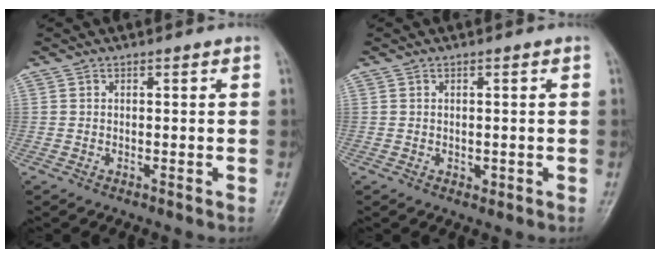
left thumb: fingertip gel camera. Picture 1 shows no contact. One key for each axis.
{"total": 1.1, "fx": -0.4, "fy": 0.9, "fz": 0.6, "tx": 0.000, "ty": 0.000, "tz": -0.005}